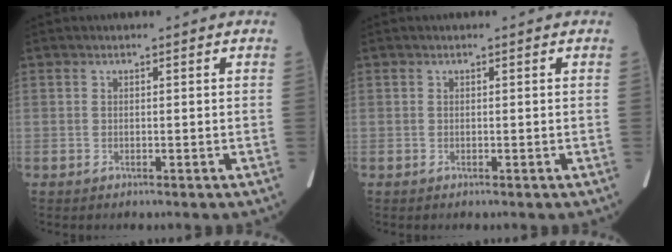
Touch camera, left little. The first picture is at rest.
{"total": 0.0}